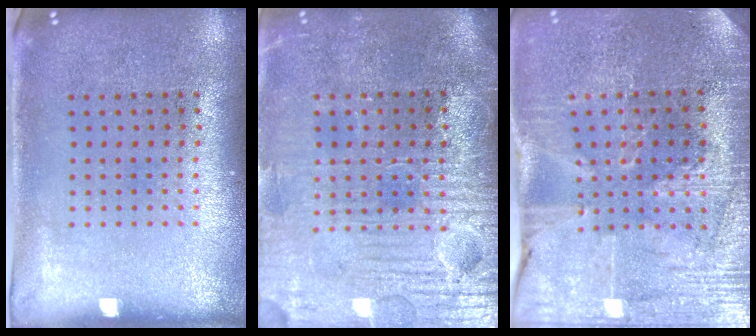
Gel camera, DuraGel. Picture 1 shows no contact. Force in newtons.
{"total": 4.1, "press": 3.8, "slide": 1.5}
{"total": 3.4, "press": 3.3, "slide": 0.7}